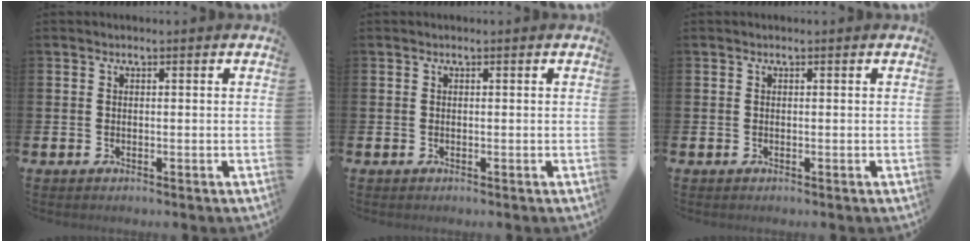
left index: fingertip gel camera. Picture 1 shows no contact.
{"total": 0.0}
{"total": 0.0}